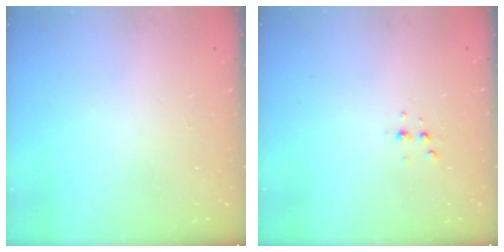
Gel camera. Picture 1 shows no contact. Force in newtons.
{"total": 3.1, "press": 3.1, "slide": 0.6}